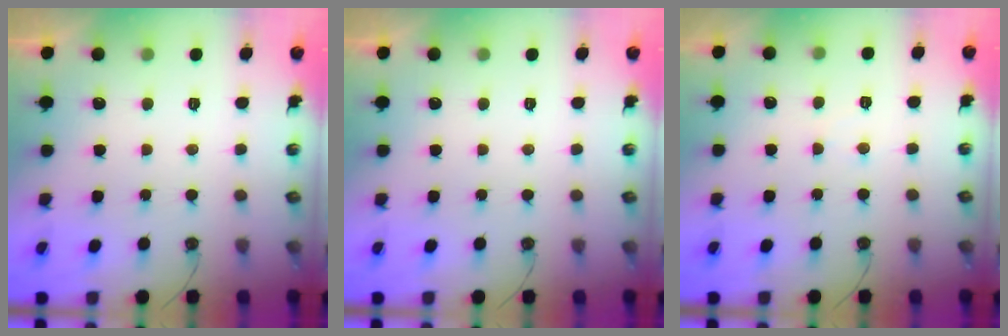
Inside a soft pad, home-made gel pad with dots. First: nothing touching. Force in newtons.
{"total": 0.0}
{"total": 3.8, "press": 3.7, "slide": 0.7}